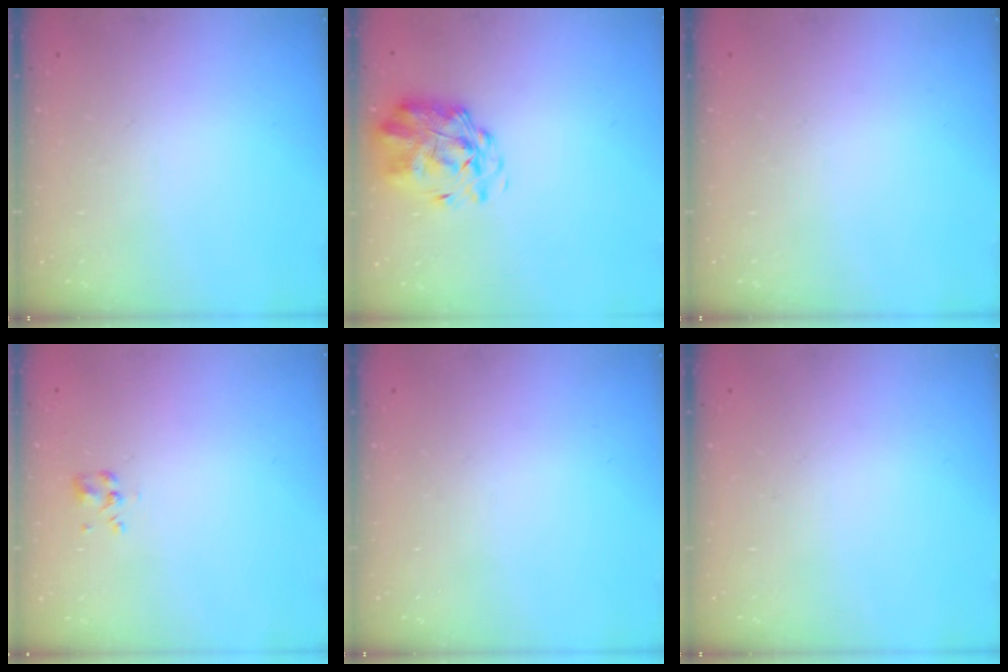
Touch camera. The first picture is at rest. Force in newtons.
{"total": 2.0, "press": 1.8, "slide": 0.9}
{"total": 0.0}
{"total": 2.3, "press": 2.2, "slide": 0.8}
{"total": 0.0}
{"total": 0.0}